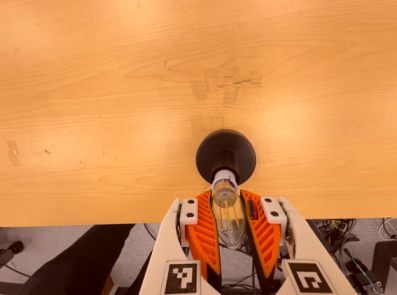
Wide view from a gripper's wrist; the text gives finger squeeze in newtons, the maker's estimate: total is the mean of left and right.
{"total": 22.6, "left": 25.4, "right": 19.7}